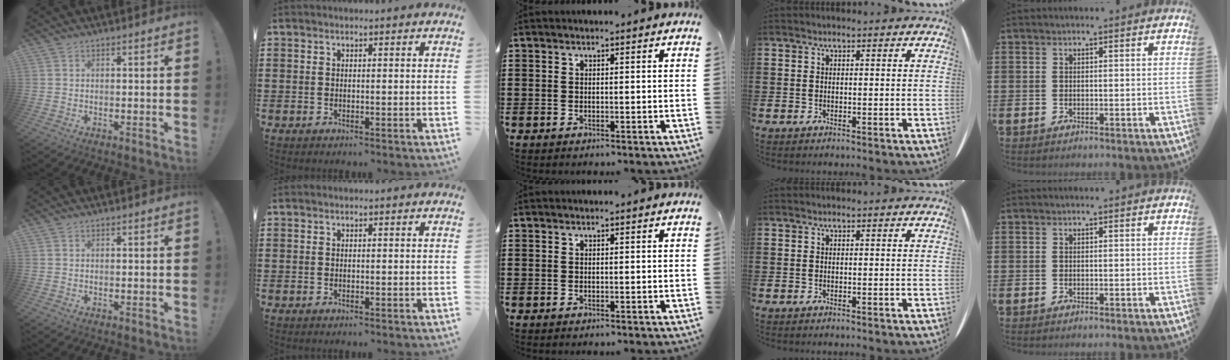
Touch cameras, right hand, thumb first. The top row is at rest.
{}